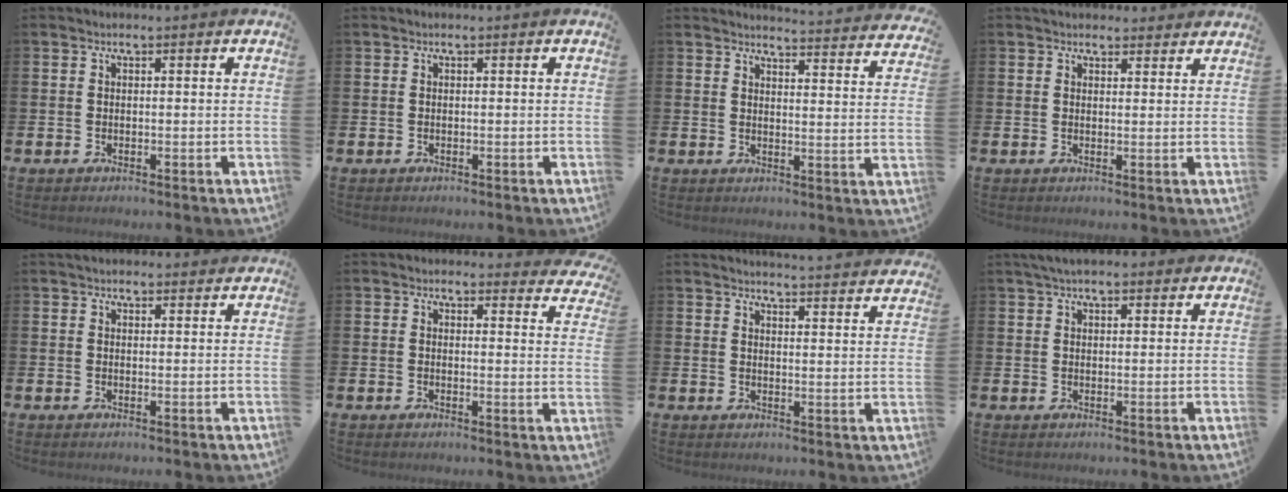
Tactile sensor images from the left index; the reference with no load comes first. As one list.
[{"total": 0.0}, {"total": 4.0, "force": [4.0, -0.2, 0.3], "torque": [-0.002, -0.037, 0.065]}, {"total": 2.5, "force": [2.3, 0.8, 0.0], "torque": [0.016, -0.013, 0.039]}, {"total": 1.8, "force": [1.7, 0.5, 0.2], "torque": [0.006, -0.005, 0.029]}, {"total": 2.3, "force": [2.2, 0.7, -0.1], "torque": [0.016, -0.018, 0.033]}, {"total": 4.4, "force": [4.4, -0.4, 0.1], "torque": [0.002, -0.037, 0.074]}, {"total": 3.3, "force": [2.8, 1.0, 1.4], "torque": [-0.028, 0.000, 0.050]}]